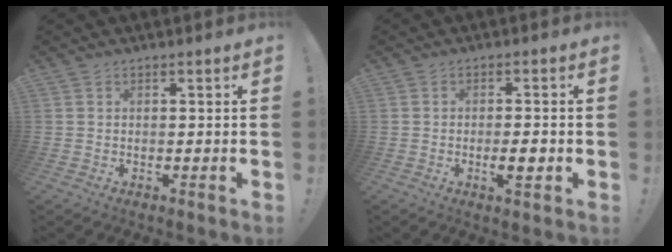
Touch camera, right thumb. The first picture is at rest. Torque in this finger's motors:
{"motor_torque": [0.25, 0.43, 0.39, -0.40, 0.22]}